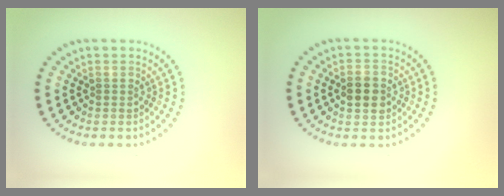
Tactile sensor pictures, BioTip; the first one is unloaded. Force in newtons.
{"total": 2.9, "press": 2.9, "slide": 0.1}